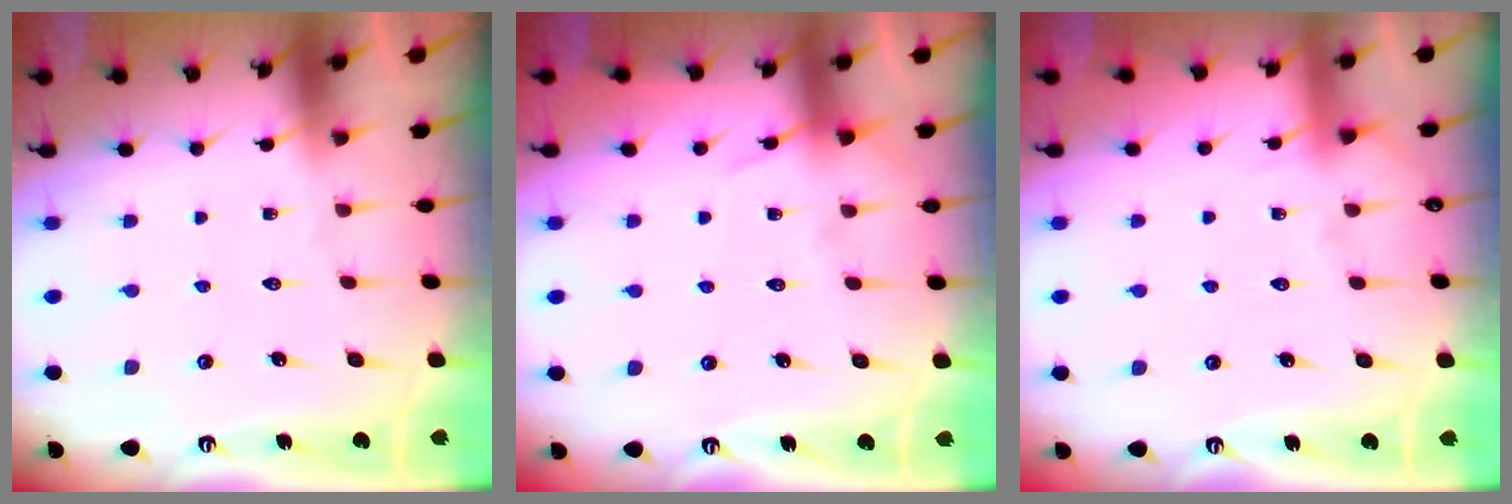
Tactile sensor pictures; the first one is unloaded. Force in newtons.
{"total": 4.9, "press": 4.9, "slide": 0.6}
{"total": 2.9, "press": 2.9, "slide": 0.4}